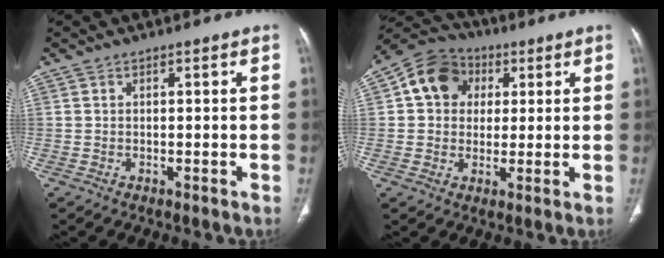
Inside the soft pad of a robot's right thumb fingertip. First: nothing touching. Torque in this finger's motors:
{"motor_torque": [-0.88, 1.03, 0.15, -0.10, 0.08]}